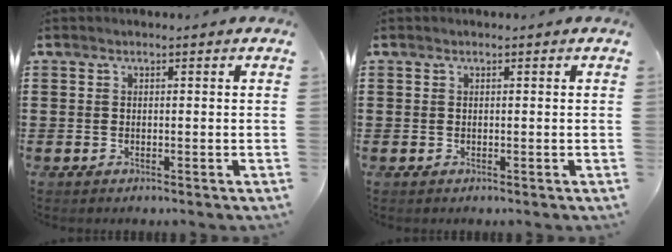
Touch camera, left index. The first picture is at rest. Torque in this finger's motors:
{"motor_torque": [1.10, 1.04, -0.14, -0.05]}